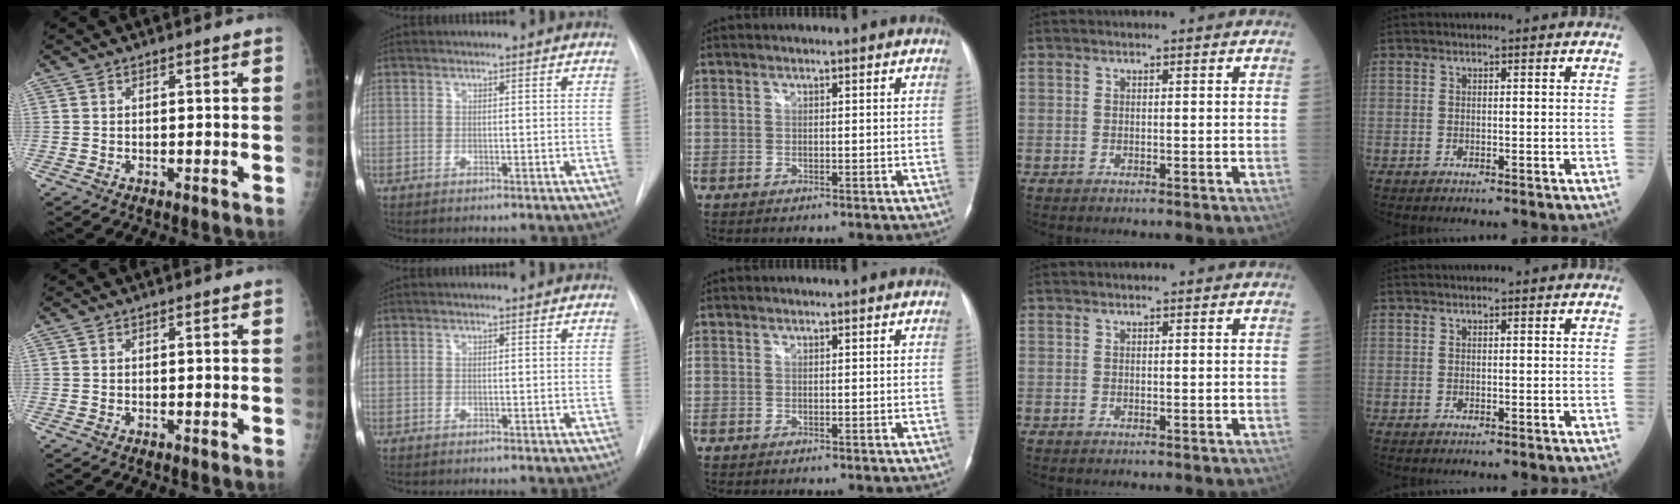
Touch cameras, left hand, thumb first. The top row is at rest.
{}